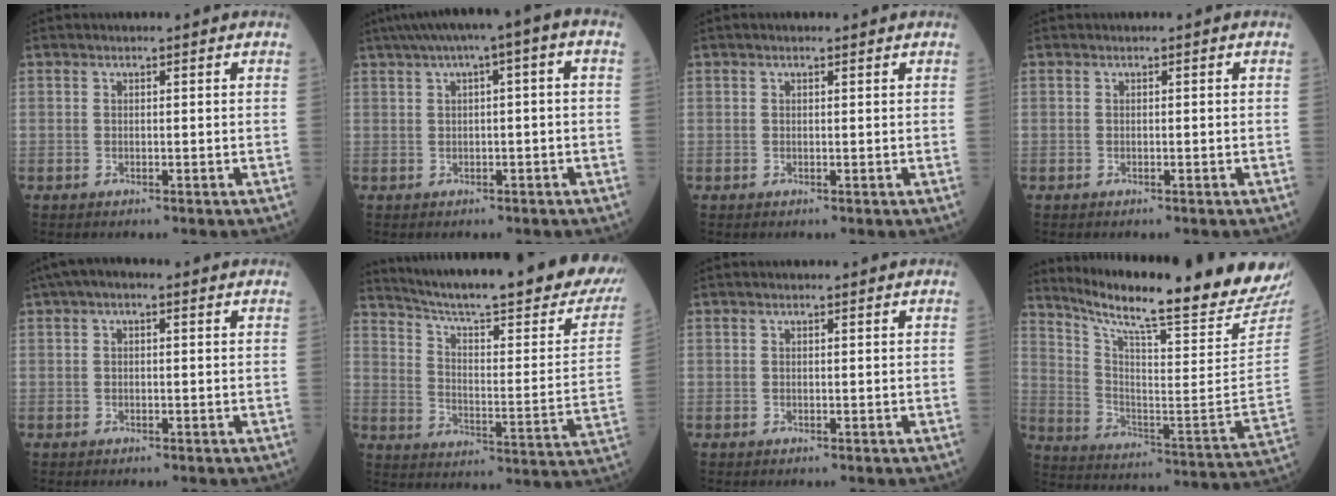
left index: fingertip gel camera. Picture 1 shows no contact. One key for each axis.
{"total": 7.3, "fx": 2.3, "fy": 0.9, "fz": 6.9, "tx": -0.114, "ty": 0.036, "tz": 0.032}
{"total": 1.0, "fx": 0.7, "fy": 0.2, "fz": 0.7, "tx": -0.013, "ty": 0.009, "tz": 0.007}
{"total": 0.0}
{"total": 4.2, "fx": 2.2, "fy": 1.5, "fz": 3.3, "tx": -0.063, "ty": 0.032, "tz": 0.031}
{"total": 30.8, "fx": 25.6, "fy": 2.9, "fz": 16.8, "tx": -0.252, "ty": -0.076, "tz": 0.332}
{"total": 0.7, "fx": 0.5, "fy": 0.1, "fz": 0.4, "tx": -0.008, "ty": 0.006, "tz": 0.006}
{"total": 25.1, "fx": 22.6, "fy": -0.8, "fz": 11.0, "tx": -0.191, "ty": -0.104, "tz": 0.317}